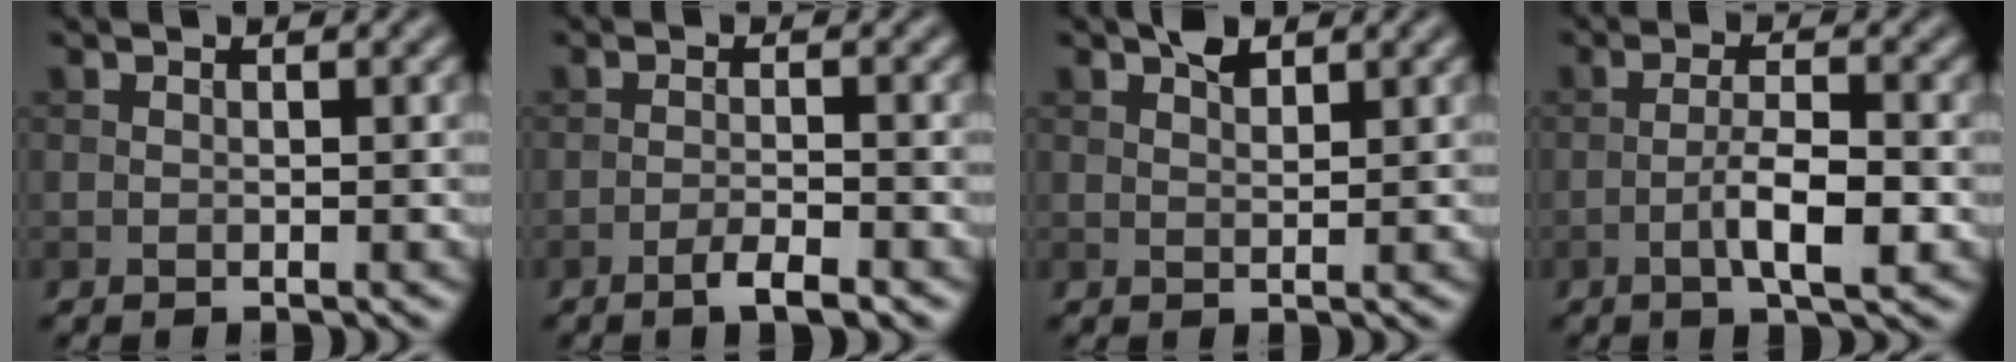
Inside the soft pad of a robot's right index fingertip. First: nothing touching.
{"total": 2.5, "force": [-1.6, 0.3, 1.8], "torque": [-0.032, 0.004, -0.033]}
{"total": 1.8, "force": [1.3, 0.7, 1.1], "torque": [-0.020, 0.003, 0.022]}
{"total": 4.6, "force": [-1.7, 1.0, 4.1], "torque": [-0.073, 0.004, -0.031]}